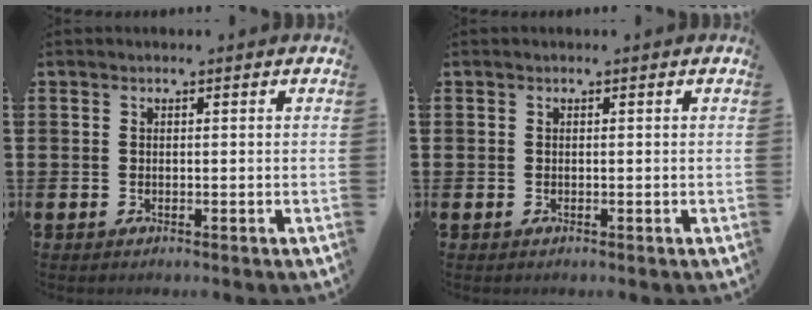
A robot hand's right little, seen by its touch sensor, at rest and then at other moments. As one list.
[{"total": 0.0}]